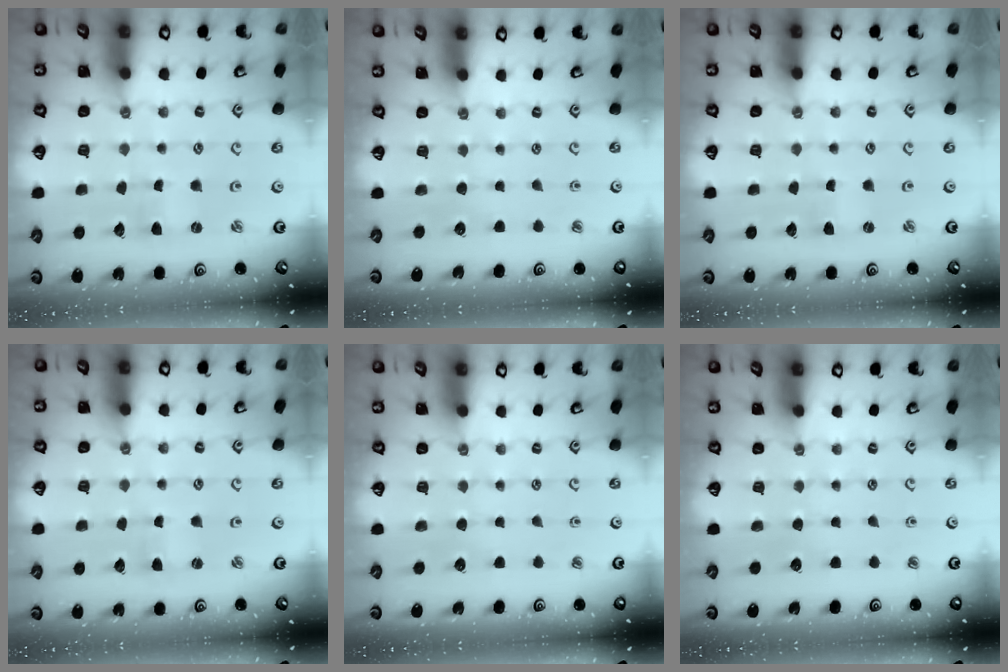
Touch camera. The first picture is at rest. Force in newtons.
{"total": 0.0}
{"total": 0.0}
{"total": 1.3, "press": 1.2, "slide": 0.3}
{"total": 0.0}
{"total": 0.0}